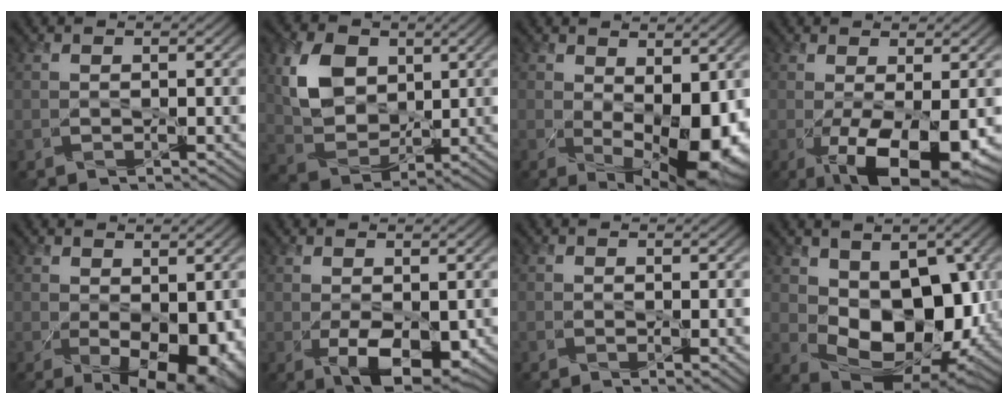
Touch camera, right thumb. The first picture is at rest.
{"total": 8.6, "force": [2.7, 6.0, 5.5], "torque": [-0.129, 0.001, 0.051]}
{"total": 9.6, "force": [-0.7, 5.1, 8.1], "torque": [-0.124, -0.025, -0.002]}
{"total": 8.3, "force": [-2.3, 3.1, 7.3], "torque": [-0.141, -0.022, -0.028]}
{"total": 8.7, "force": [-1.6, 4.9, 7.1], "torque": [-0.101, -0.036, -0.004]}
{"total": 5.3, "force": [-0.8, 2.7, 4.5], "torque": [-0.084, -0.009, -0.010]}
{"total": 1.1, "force": [-0.1, 0.5, 1.0], "torque": [-0.012, -0.001, -0.004]}
{"total": 11.7, "force": [0.2, 7.6, 8.9], "torque": [-0.140, -0.029, 0.012]}